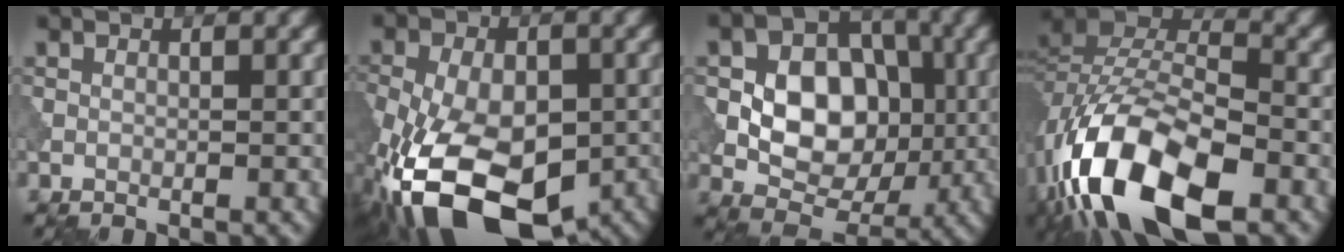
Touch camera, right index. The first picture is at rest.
{"total": 17.8, "force": [-8.2, 9.9, 12.3], "torque": [-0.232, -0.046, -0.122]}
{"total": 8.4, "force": [-0.5, 6.2, 5.7], "torque": [-0.088, 0.004, -0.015]}
{"total": 15.4, "force": [-8.0, 7.0, 11.1], "torque": [-0.223, -0.015, -0.156]}